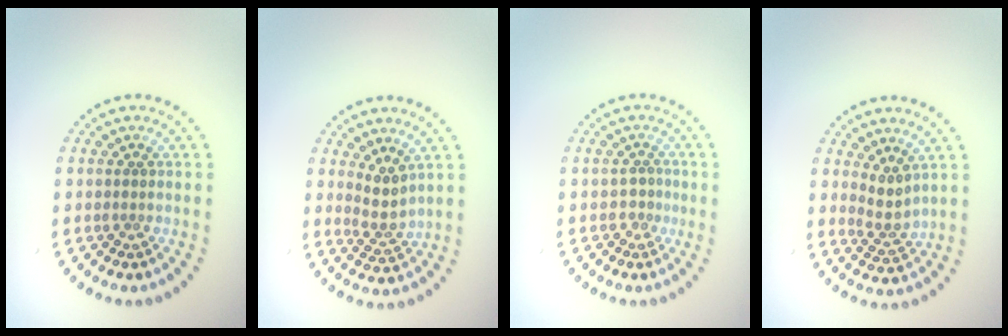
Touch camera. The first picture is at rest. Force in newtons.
{"total": 2.4, "press": 1.8, "slide": 1.6}
{"total": 1.2, "press": 0.9, "slide": 0.9}
{"total": 2.1, "press": 1.6, "slide": 1.4}